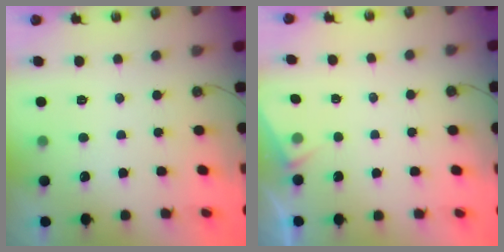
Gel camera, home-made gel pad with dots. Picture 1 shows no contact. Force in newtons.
{"total": 2.6, "press": 2.6, "slide": 0.4}